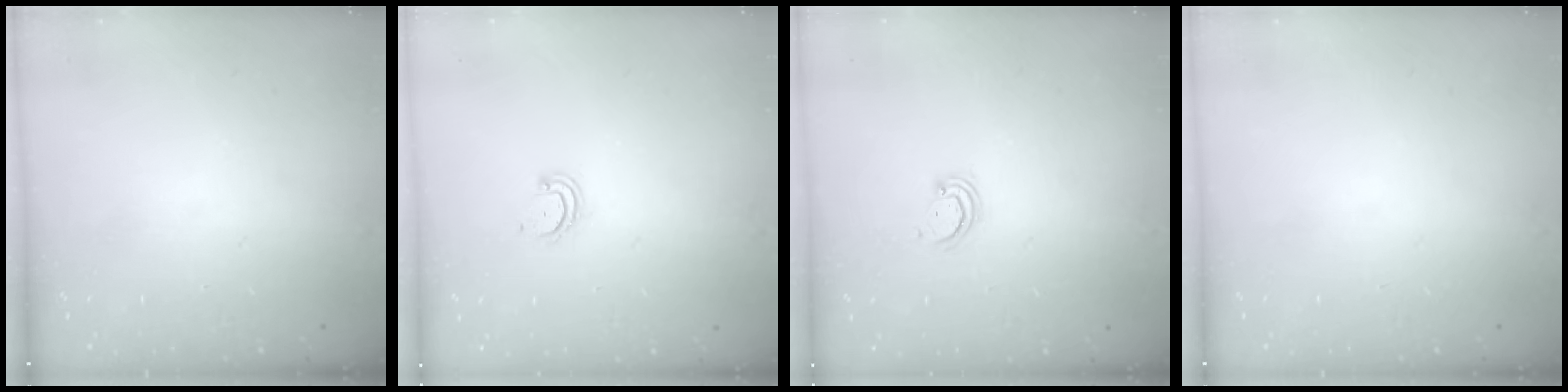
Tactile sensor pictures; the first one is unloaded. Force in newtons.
{"total": 2.5, "press": 2.5, "slide": 0.2}
{"total": 2.5, "press": 2.4, "slide": 0.2}
{"total": 0.0}